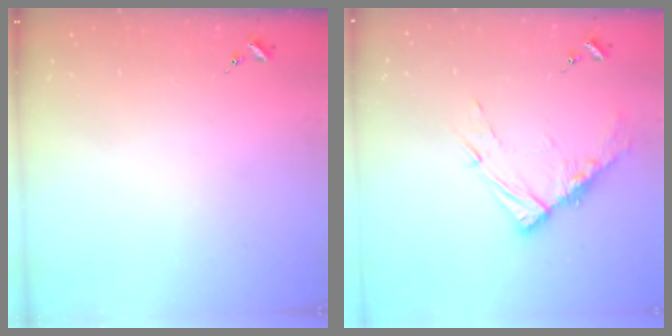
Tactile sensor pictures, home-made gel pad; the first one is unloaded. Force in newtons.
{"total": 11.3, "press": 11.2, "slide": 1.1}